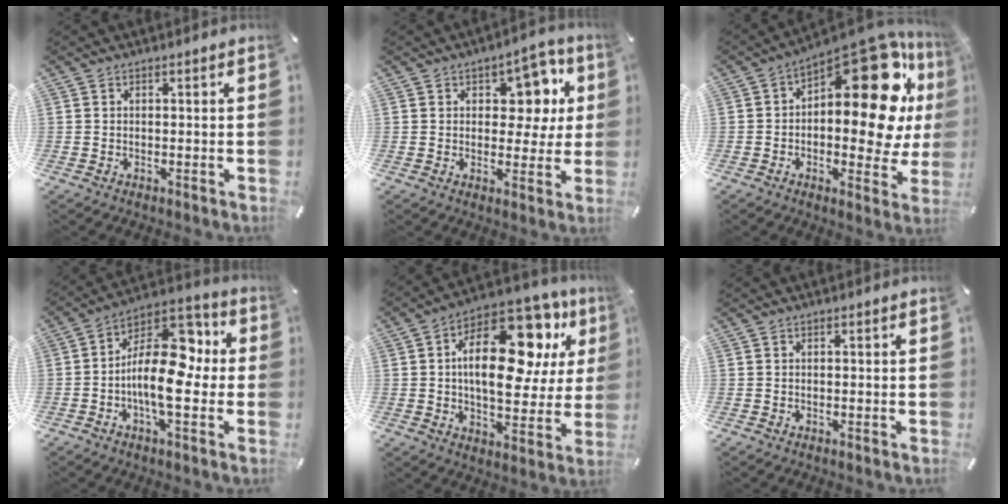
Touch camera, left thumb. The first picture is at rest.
{"total": 10.4, "force": [3.9, 7.2, 6.5], "torque": [-0.070, -0.018, 0.064]}
{"total": 24.6, "force": [8.6, 11.8, 19.9], "torque": [-0.247, -0.084, 0.148]}
{"total": 16.8, "force": [-1.2, 9.1, 14.0], "torque": [-0.227, -0.007, -0.016]}
{"total": 22.8, "force": [7.3, 12.5, 17.5], "torque": [-0.258, -0.040, 0.122]}
{"total": 0.0}